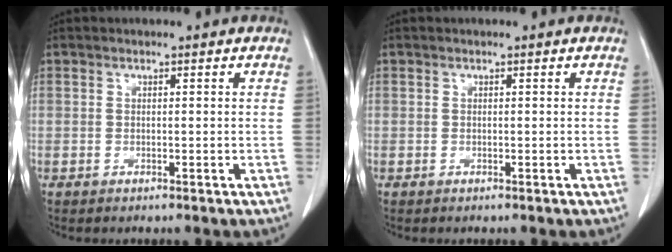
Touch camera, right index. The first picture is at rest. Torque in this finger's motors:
{"motor_torque": [0.00, 0.00, 0.00, 0.00]}